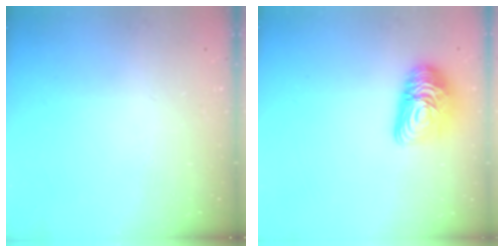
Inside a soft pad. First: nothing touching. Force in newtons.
{"total": 13.0, "press": 13.0, "slide": 0.6}